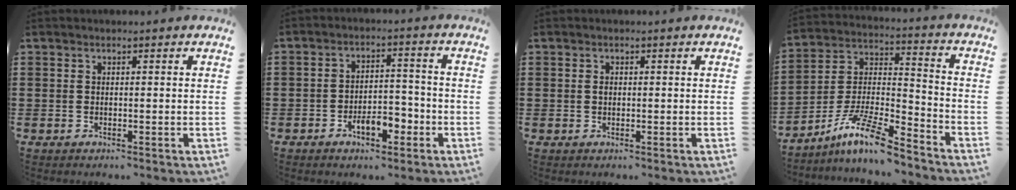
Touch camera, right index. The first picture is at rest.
{"total": 5.6, "force": [-2.9, 2.8, 3.8], "torque": [-0.060, 0.009, -0.056]}
{"total": 0.8, "force": [0.0, 0.5, 0.5], "torque": [-0.013, 0.001, 0.000]}
{"total": 11.3, "force": [-9.0, 1.3, 6.7], "torque": [-0.136, 0.010, -0.180]}